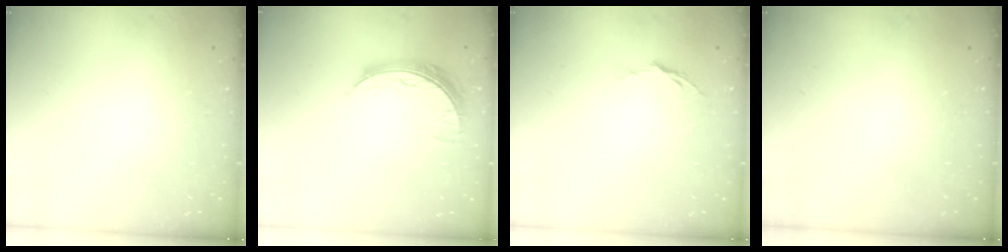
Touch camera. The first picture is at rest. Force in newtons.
{"total": 8.4, "press": 8.4, "slide": 0.7}
{"total": 3.7, "press": 3.6, "slide": 0.4}
{"total": 0.0}